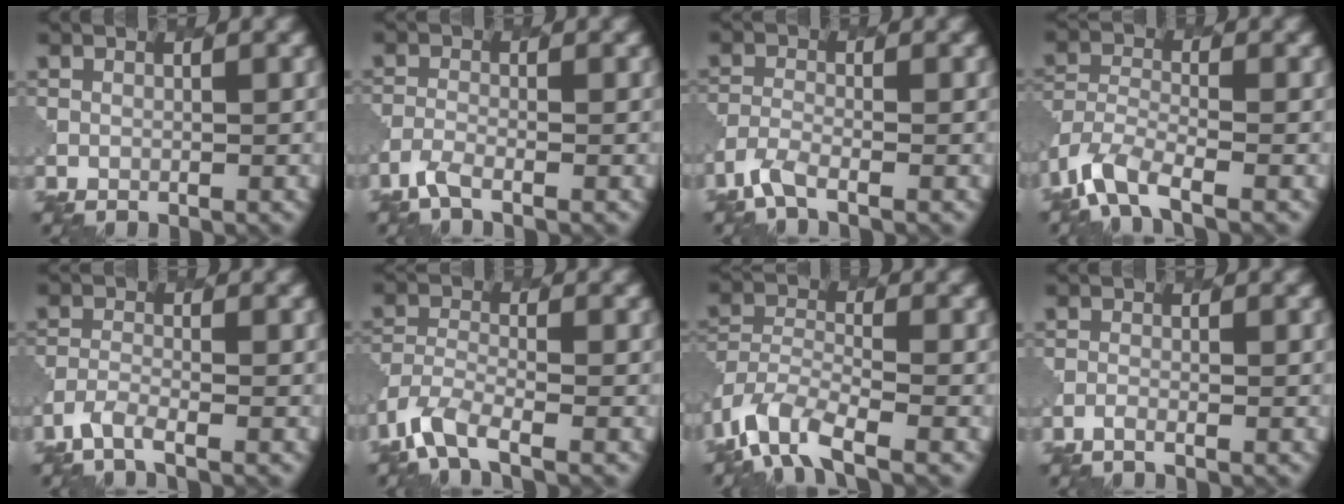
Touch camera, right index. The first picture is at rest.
{"total": 1.9, "force": [-1.6, 0.4, 1.0], "torque": [-0.026, -0.009, -0.043]}
{"total": 2.5, "force": [-2.0, 0.5, 1.4], "torque": [-0.037, -0.009, -0.053]}
{"total": 5.7, "force": [-3.9, 2.2, 3.5], "torque": [-0.071, -0.009, -0.083]}
{"total": 2.5, "force": [-2.0, 0.5, 1.3], "torque": [-0.034, -0.008, -0.052]}
{"total": 4.8, "force": [-3.4, 1.6, 2.9], "torque": [-0.062, -0.010, -0.076]}
{"total": 7.6, "force": [-5.1, 3.2, 4.7], "torque": [-0.089, -0.012, -0.106]}
{"total": 0.9, "force": [-0.8, 0.2, 0.4], "torque": [-0.002, -0.003, -0.024]}